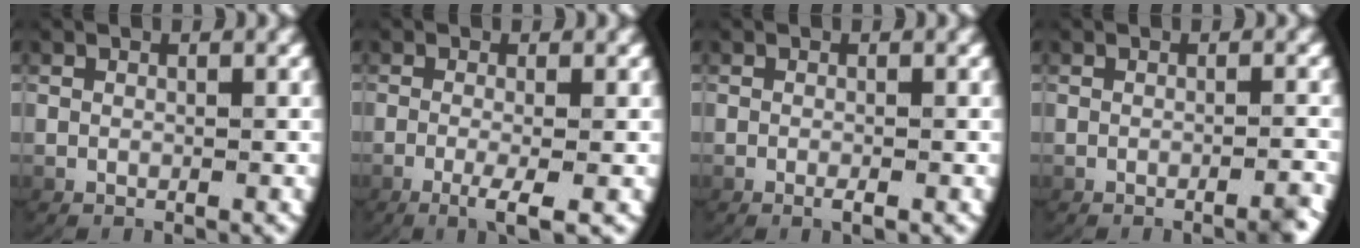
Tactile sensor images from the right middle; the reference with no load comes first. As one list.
[{"total": 3.5, "force": [-1.5, 0.6, 3.1], "torque": [-0.064, -0.014, -0.017]}, {"total": 1.3, "force": [-0.9, 0.4, 0.9], "torque": [-0.019, 0.005, -0.016]}, {"total": 1.4, "force": [-1.2, -0.3, 0.8], "torque": [-0.013, 0.003, -0.022]}]